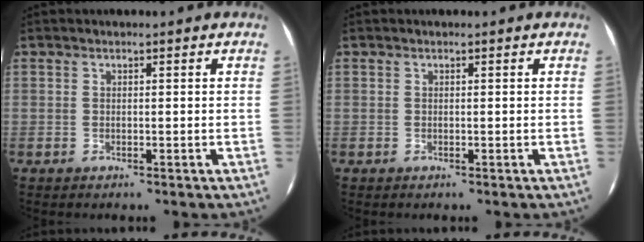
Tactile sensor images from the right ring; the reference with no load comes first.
{"total": 0.0}